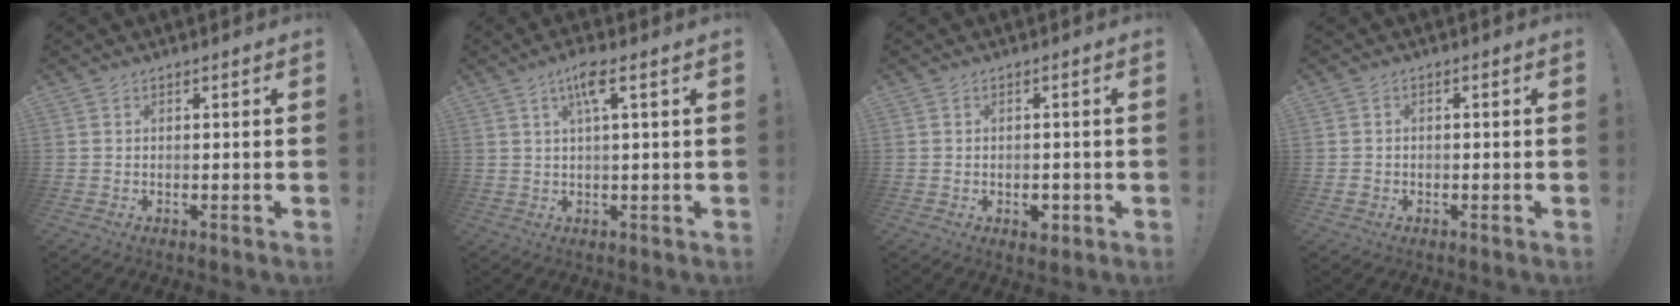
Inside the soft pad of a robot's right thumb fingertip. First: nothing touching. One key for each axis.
{"total": 6.4, "fx": 2.5, "fy": 0.7, "fz": 5.8, "tx": -0.103, "ty": 0.000, "tz": 0.036}
{"total": 3.3, "fx": -1.1, "fy": 2.4, "fz": 2.0, "tx": -0.009, "ty": 0.003, "tz": -0.019}
{"total": 1.6, "fx": -0.8, "fy": 1.3, "fz": 0.6, "tx": -0.008, "ty": 0.005, "tz": -0.015}